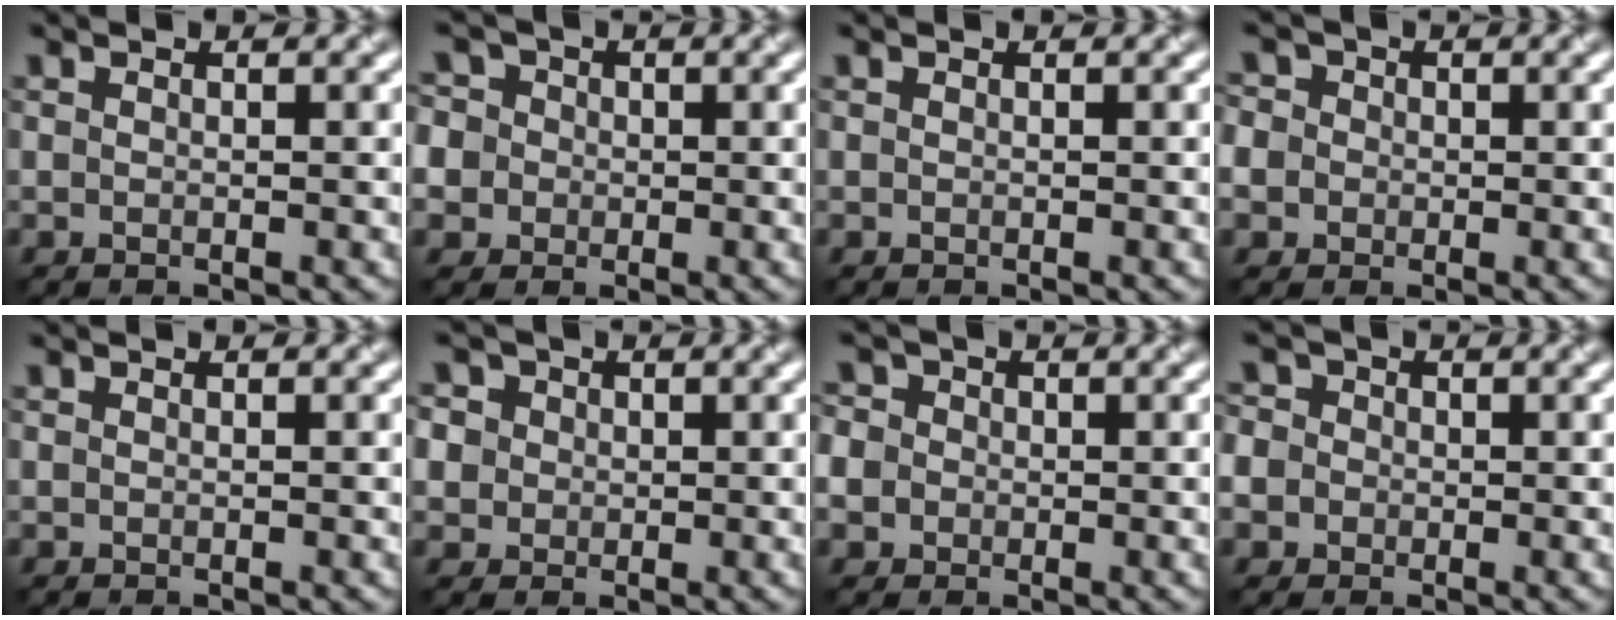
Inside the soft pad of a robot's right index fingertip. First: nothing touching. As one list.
[{"total": 7.6, "force": [0.9, 7.0, 3.0], "torque": [-0.057, 0.038, -0.029]}, {"total": 0.0}, {"total": 6.1, "force": [0.2, 5.6, 2.4], "torque": [-0.058, 0.029, -0.036]}, {"total": 0.0}, {"total": 6.8, "force": [2.7, 5.7, 2.6], "torque": [-0.054, 0.029, 0.020]}, {"total": 6.8, "force": [0.0, 6.2, 2.7], "torque": [-0.060, 0.029, -0.042]}, {"total": 6.2, "force": [-0.5, 5.7, 2.4], "torque": [-0.051, 0.025, -0.050]}]